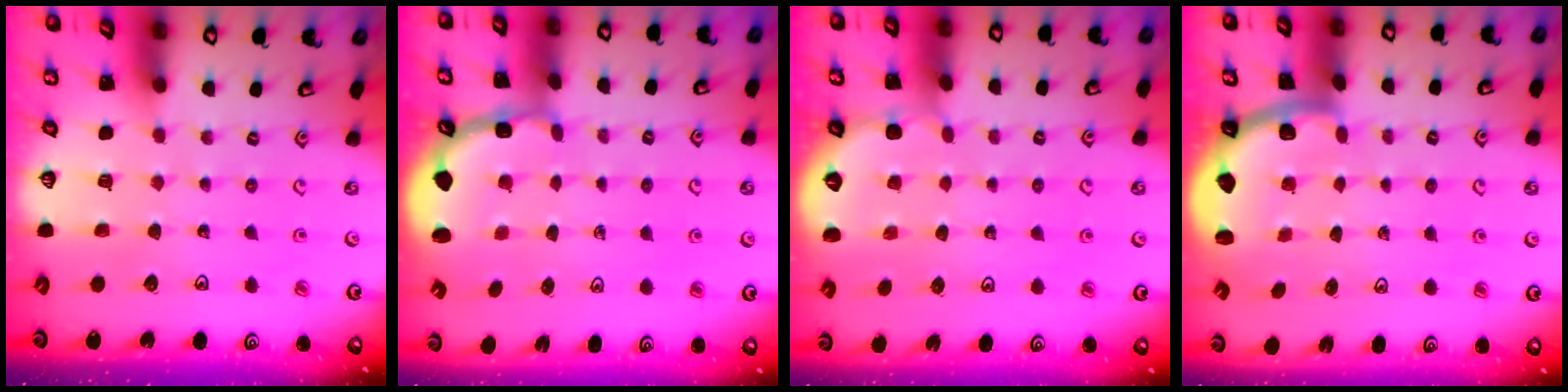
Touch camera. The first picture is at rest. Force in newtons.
{"total": 2.5, "press": 2.2, "slide": 1.2}
{"total": 1.3, "press": 1.3, "slide": 0.1}
{"total": 2.1, "press": 2.0, "slide": 0.5}